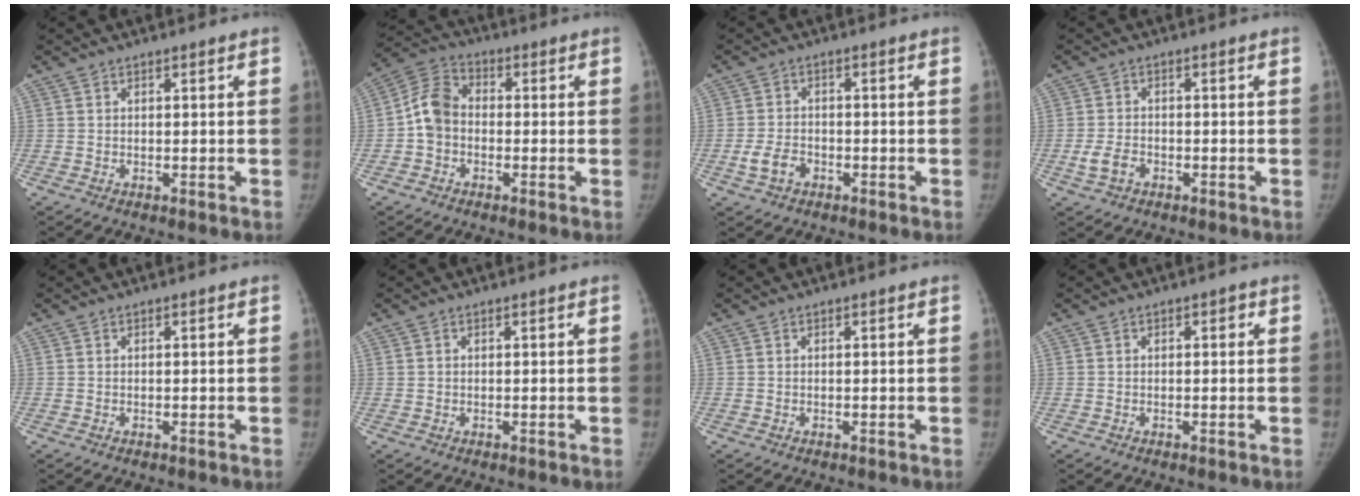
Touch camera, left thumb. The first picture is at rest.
{"total": 7.7, "force": [-1.0, 6.0, 4.7], "torque": [-0.083, 0.027, -0.036]}
{"total": 4.4, "force": [-1.9, 3.0, 2.5], "torque": [-0.047, 0.016, -0.035]}
{"total": 3.8, "force": [-1.7, 2.5, 2.3], "torque": [-0.047, 0.011, -0.029]}
{"total": 0.0}
{"total": 0.5, "force": [0.1, 0.5, 0.2], "torque": [0.000, 0.001, 0.002]}
{"total": 0.0}
{"total": 0.8, "force": [0.1, 0.5, 0.6], "torque": [0.005, 0.003, -0.004]}